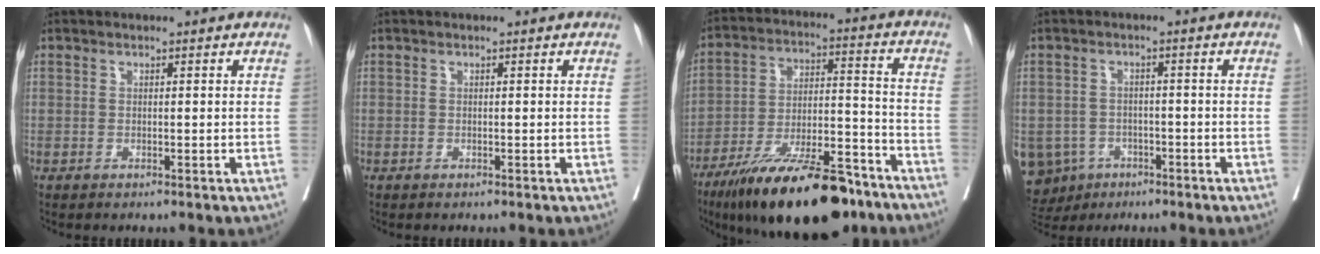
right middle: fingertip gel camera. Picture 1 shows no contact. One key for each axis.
{"total": 0.6, "fx": -0.2, "fy": 0.6, "fz": -0.1, "tx": 0.010, "ty": 0.009, "tz": -0.007}
{"total": 21.2, "fx": -15.7, "fy": 5.1, "fz": 13.3, "tx": -0.188, "ty": 0.001, "tz": -0.261}
{"total": 10.5, "fx": -5.2, "fy": 8.7, "fz": 2.7, "tx": -0.078, "ty": 0.003, "tz": -0.070}